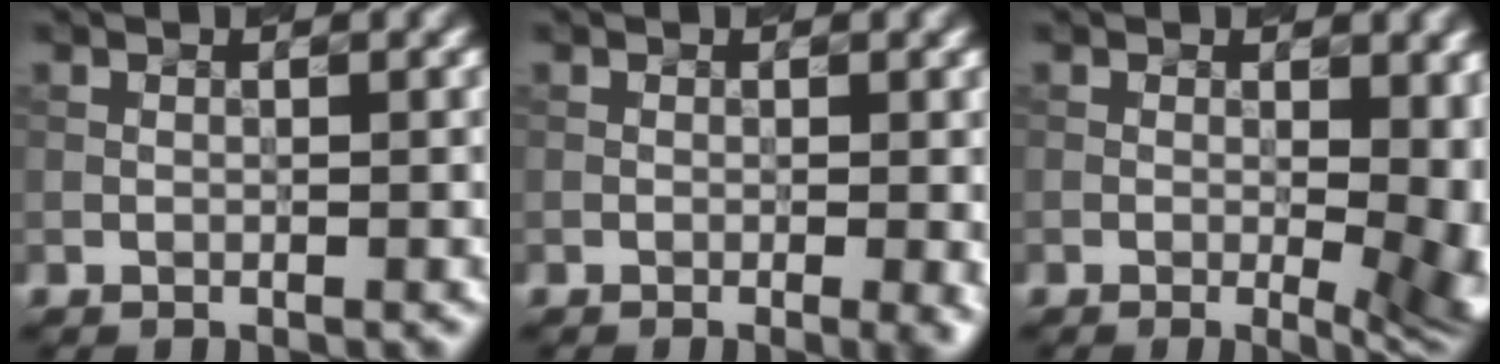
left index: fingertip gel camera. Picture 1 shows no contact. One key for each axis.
{"total": 2.9, "fx": -0.7, "fy": 0.9, "fz": 2.6, "tx": -0.021, "ty": 0.009, "tz": 0.000}
{"total": 10.5, "fx": -0.2, "fy": 4.9, "fz": 9.3, "tx": -0.071, "ty": 0.032, "tz": 0.007}